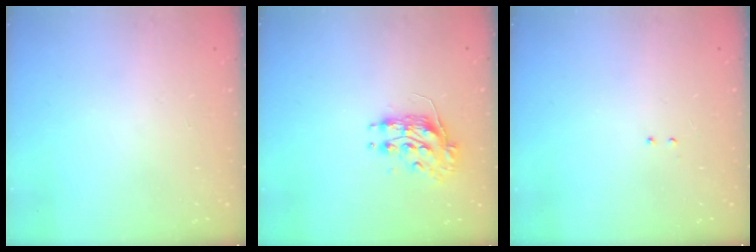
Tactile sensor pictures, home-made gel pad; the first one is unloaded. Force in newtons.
{"total": 8.7, "press": 8.7, "slide": 0.4}
{"total": 2.1, "press": 2.0, "slide": 0.6}